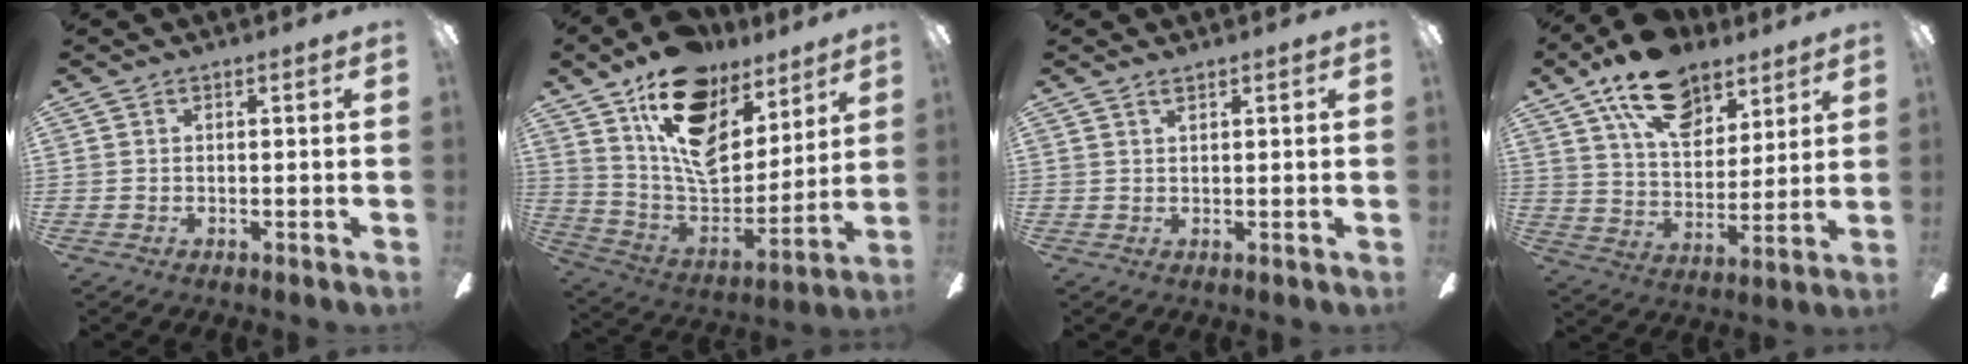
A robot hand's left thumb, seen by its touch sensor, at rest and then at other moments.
{"total": 19.3, "force": [11.7, 11.1, 10.6], "torque": [-0.175, -0.073, 0.211]}
{"total": 1.2, "force": [0.9, 0.3, 0.7], "torque": [-0.016, 0.001, 0.016]}
{"total": 17.9, "force": [11.6, 9.8, 9.4], "torque": [-0.150, -0.053, 0.208]}